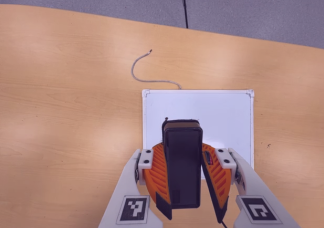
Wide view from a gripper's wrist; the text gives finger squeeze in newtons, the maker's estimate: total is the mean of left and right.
{"total": 9.3, "left": 9.4, "right": 9.3}